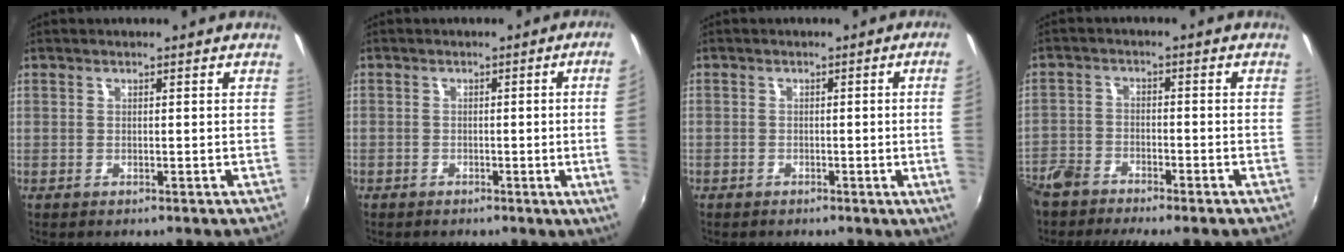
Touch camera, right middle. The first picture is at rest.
{"total": 6.4, "force": [-0.4, -1.2, 6.3], "torque": [-0.077, -0.009, -0.001]}
{"total": 4.0, "force": [-0.2, -1.5, 3.7], "torque": [-0.061, -0.009, 0.003]}
{"total": 7.4, "force": [-6.5, 2.6, 2.5], "torque": [-0.073, -0.016, -0.124]}